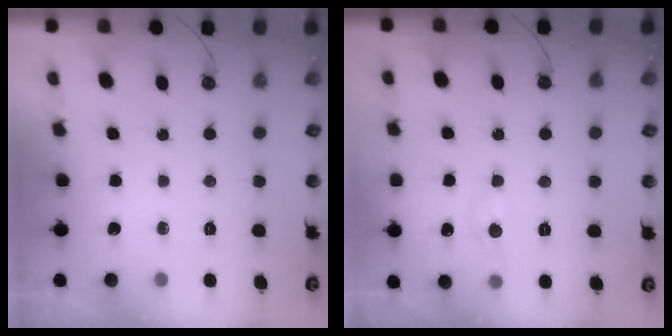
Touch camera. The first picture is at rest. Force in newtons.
{"total": 1.2, "press": 1.2, "slide": 0.2}